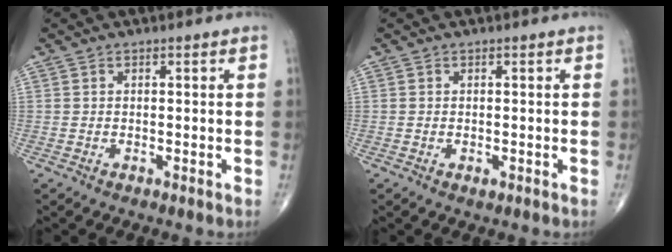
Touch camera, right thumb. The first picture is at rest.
{"total": 0.8, "force": [-0.2, 0.5, 0.6], "torque": [-0.009, -0.001, -0.002]}